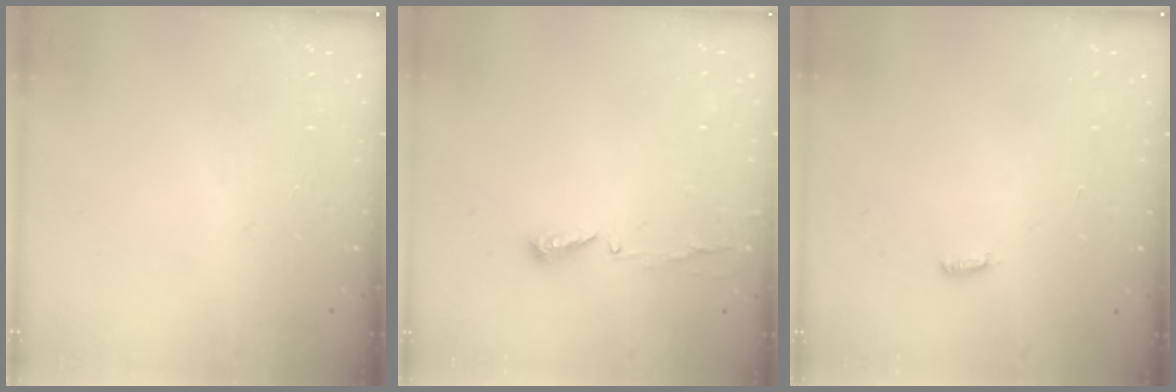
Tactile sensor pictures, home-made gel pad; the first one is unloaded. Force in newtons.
{"total": 4.8, "press": 4.8, "slide": 0.3}
{"total": 2.9, "press": 2.8, "slide": 0.9}